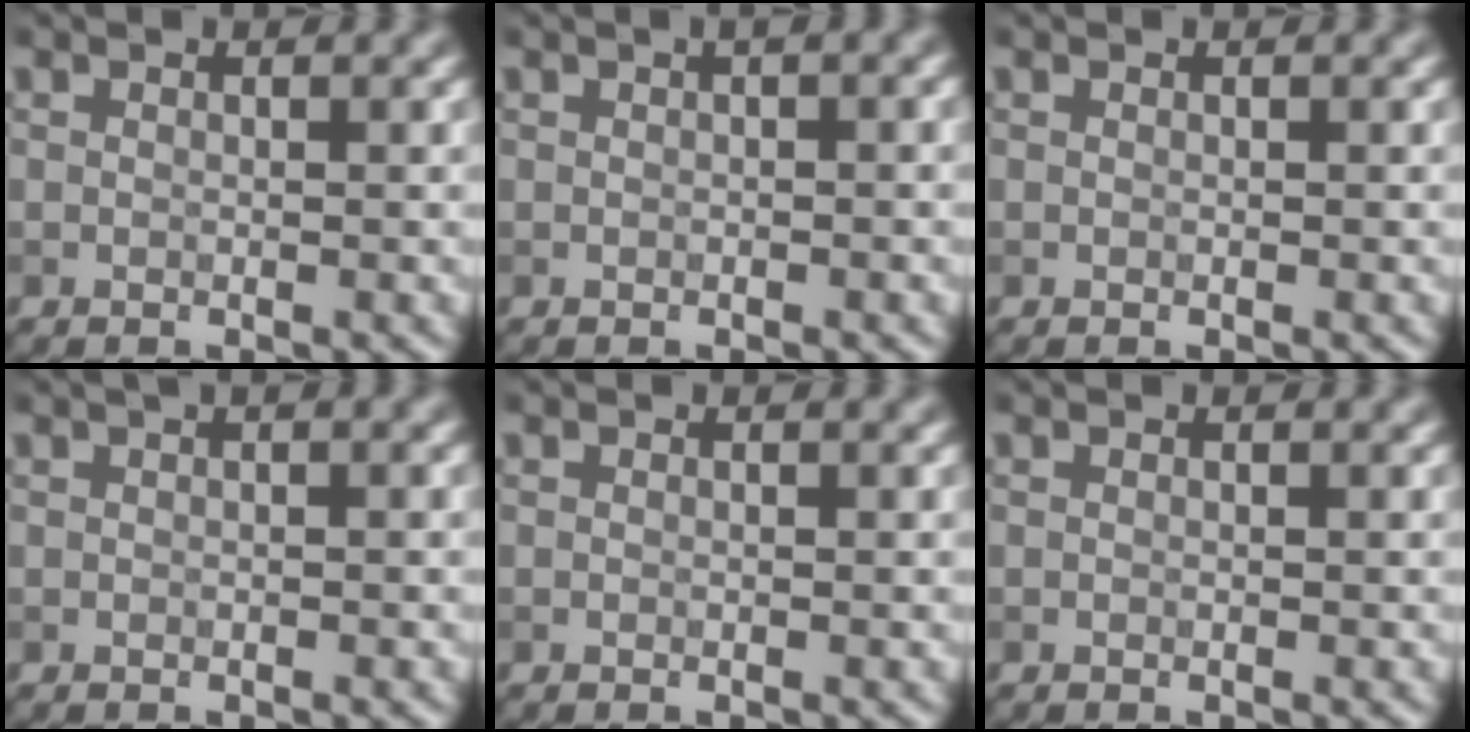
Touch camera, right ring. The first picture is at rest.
{"total": 1.1, "force": [0.3, 0.3, 1.0], "torque": [-0.016, 0.006, 0.003]}
{"total": 0.0}
{"total": 1.4, "force": [0.7, 0.4, 1.1], "torque": [-0.019, 0.006, 0.007]}
{"total": 0.0}
{"total": 0.0}